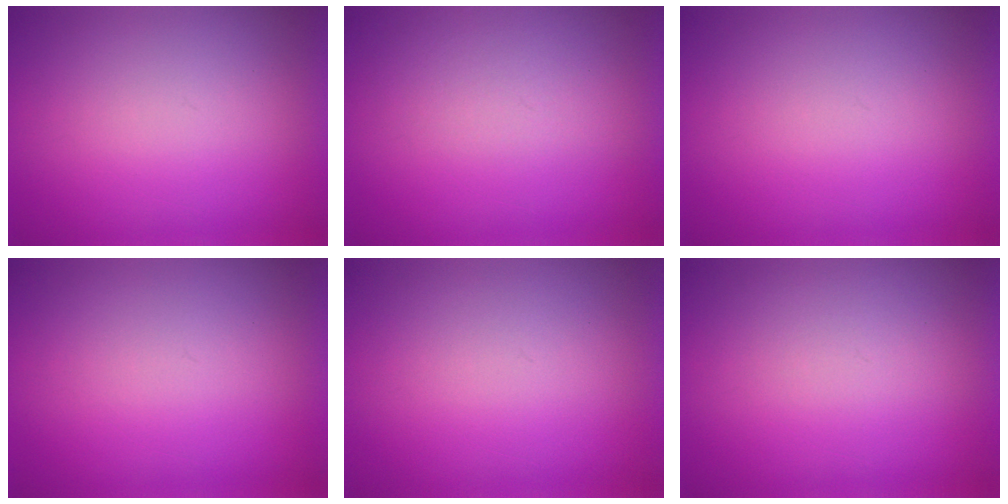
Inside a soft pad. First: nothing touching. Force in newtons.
{"total": 3.3}
{"total": 0.0}
{"total": 1.2}
{"total": 0.0}
{"total": 1.3}